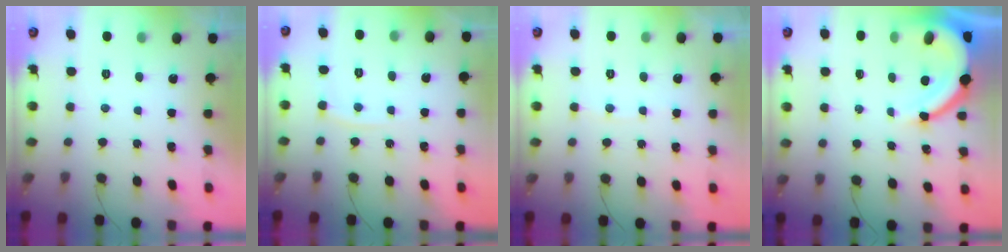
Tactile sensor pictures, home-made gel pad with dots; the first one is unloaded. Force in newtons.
{"total": 2.5, "press": 2.5, "slide": 0.4}
{"total": 2.6, "press": 2.6, "slide": 0.4}
{"total": 9.6, "press": 9.5, "slide": 1.1}